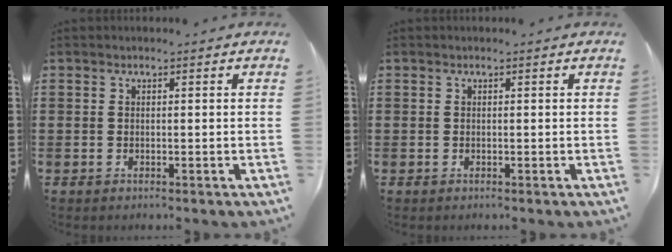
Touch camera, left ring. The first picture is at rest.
{"total": 0.0}